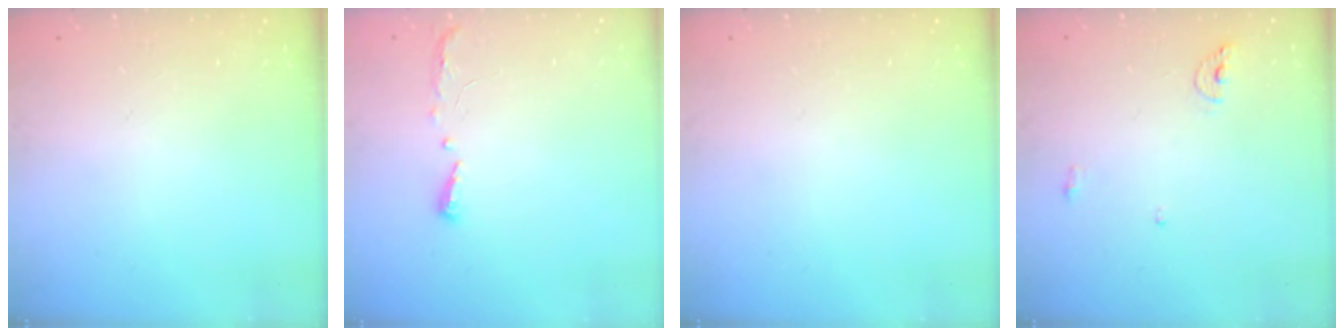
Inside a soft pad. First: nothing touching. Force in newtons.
{"total": 4.1, "press": 4.0, "slide": 0.6}
{"total": 0.0}
{"total": 6.3, "press": 6.3, "slide": 0.3}